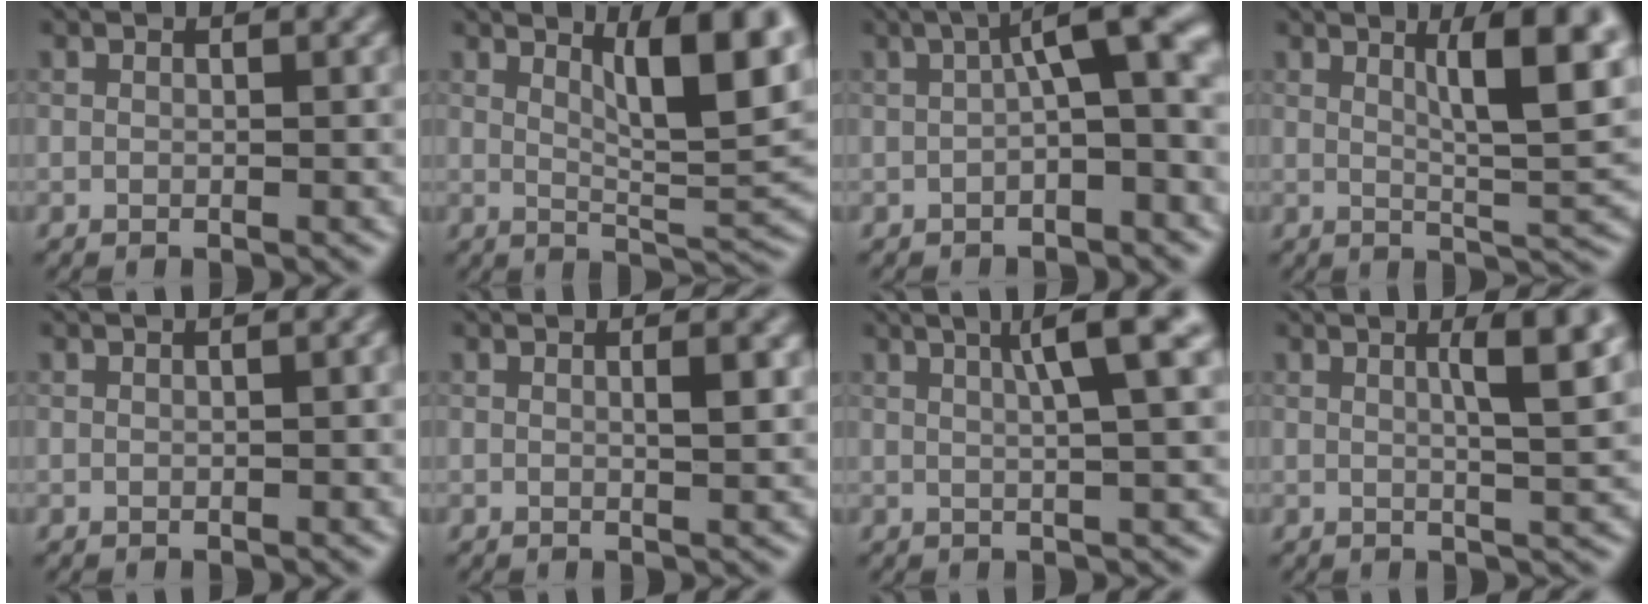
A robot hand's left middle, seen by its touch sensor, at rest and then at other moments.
{"total": 8.6, "force": [3.9, 2.1, 7.4], "torque": [-0.100, 0.000, 0.066]}
{"total": 5.9, "force": [0.4, 1.4, 5.7], "torque": [-0.072, 0.019, -0.004]}
{"total": 8.1, "force": [3.0, 1.9, 7.3], "torque": [-0.088, 0.002, 0.050]}
{"total": 0.8, "force": [-0.1, 0.2, 0.7], "torque": [-0.009, 0.003, 0.000]}
{"total": 1.5, "force": [0.3, 0.2, 1.4], "torque": [-0.022, 0.001, 0.003]}
{"total": 5.4, "force": [1.9, 0.8, 5.0], "torque": [-0.064, 0.015, 0.027]}
{"total": 4.9, "force": [1.5, 1.1, 4.5], "torque": [-0.053, 0.007, 0.020]}